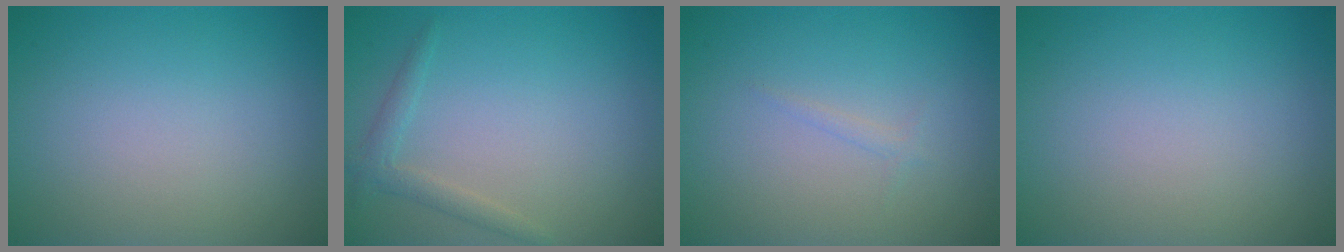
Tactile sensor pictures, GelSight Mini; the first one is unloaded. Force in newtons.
{"total": 1.6, "press": 1.6, "slide": 0.1}
{"total": 0.6, "press": 0.6, "slide": 0.0}
{"total": 0.0}